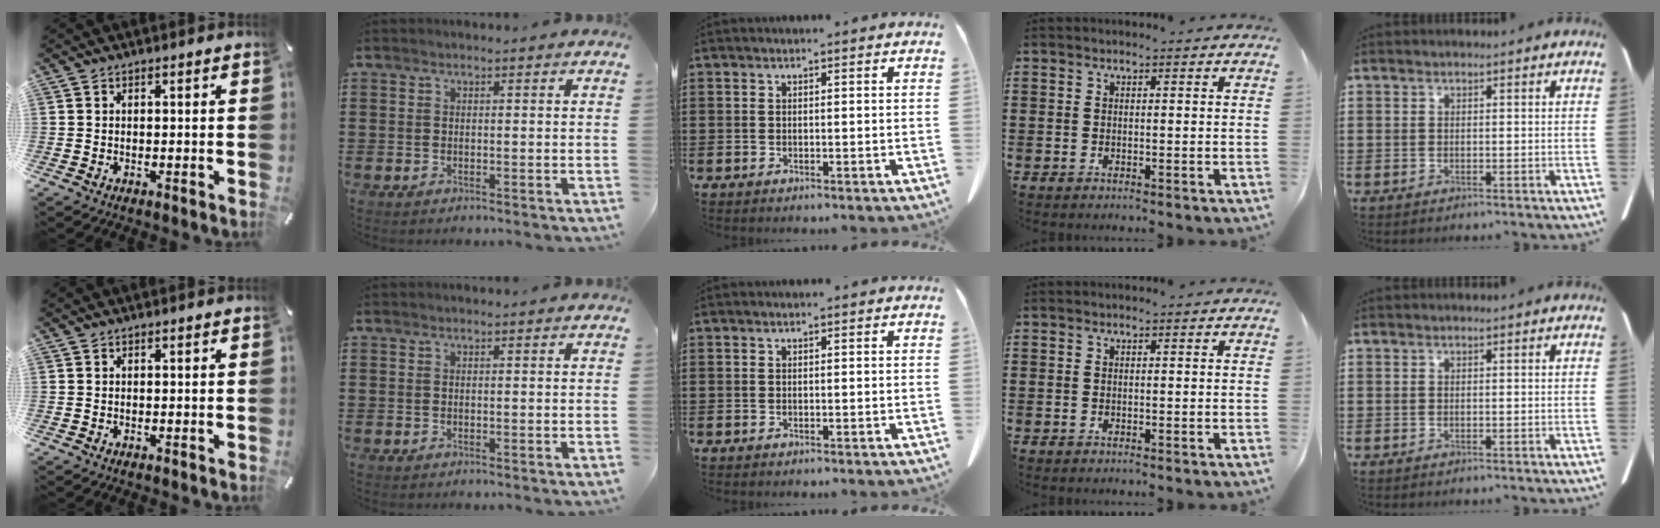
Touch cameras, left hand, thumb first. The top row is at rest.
{}